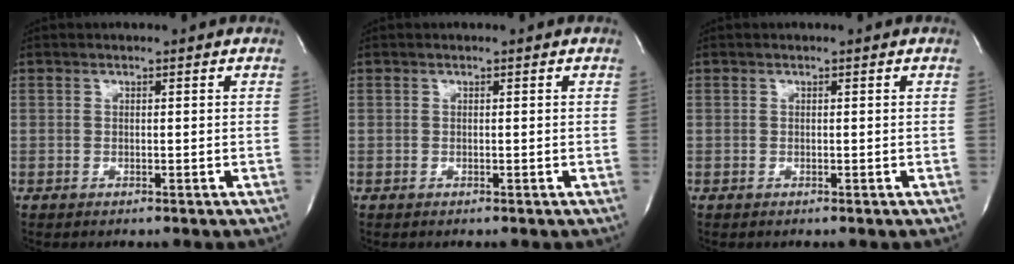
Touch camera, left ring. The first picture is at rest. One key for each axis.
{"total": 0.0}
{"total": 0.0}